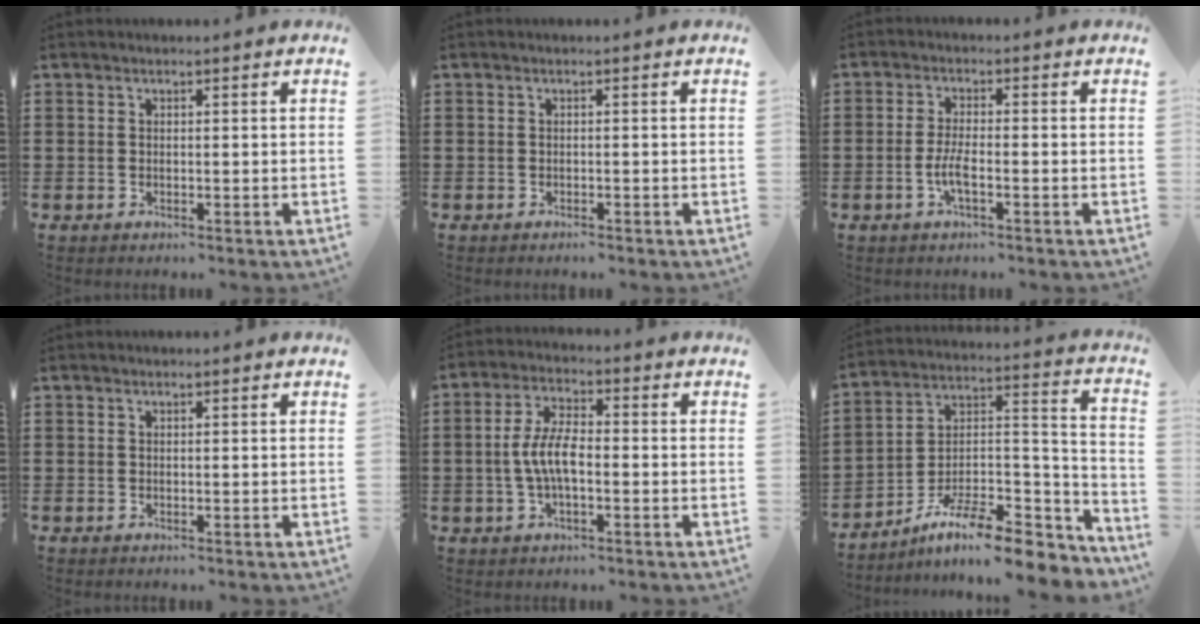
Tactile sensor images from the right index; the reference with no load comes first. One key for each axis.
{"total": 0.6, "fx": -0.6, "fy": 0.0, "fz": 0.2, "tx": -0.005, "ty": -0.003, "tz": -0.011}
{"total": 3.5, "fx": -1.3, "fy": 0.6, "fz": 3.2, "tx": -0.070, "ty": -0.004, "tz": -0.027}
{"total": 0.0}
{"total": 6.4, "fx": -1.0, "fy": 2.6, "fz": 5.8, "tx": -0.129, "ty": -0.002, "tz": -0.025}
{"total": 11.0, "fx": -8.5, "fy": 2.8, "fz": 6.5, "tx": -0.106, "ty": 0.019, "tz": -0.156}